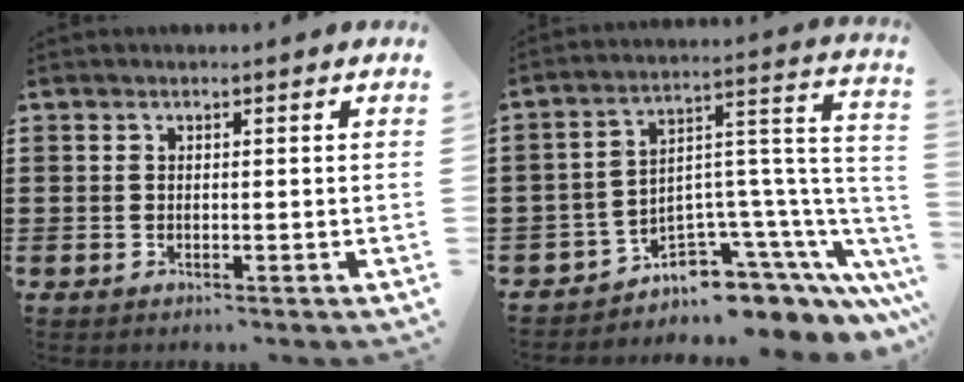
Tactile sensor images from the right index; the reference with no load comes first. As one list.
[{"total": 6.5, "force": [-4.6, 3.9, 2.4], "torque": [-0.045, -0.019, -0.078]}]